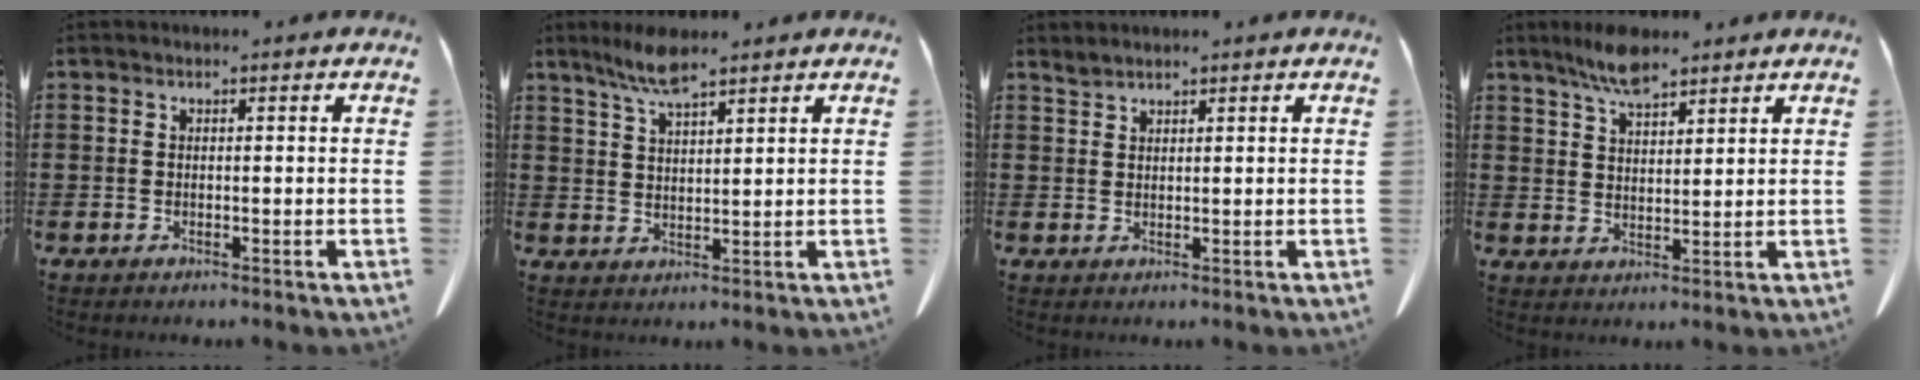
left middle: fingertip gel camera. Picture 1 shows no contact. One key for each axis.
{"total": 5.4, "fx": 4.1, "fy": 0.9, "fz": 3.4, "tx": -0.077, "ty": -0.007, "tz": 0.073}
{"total": 1.3, "fx": 1.3, "fy": 0.1, "fz": 0.2, "tx": -0.007, "ty": -0.003, "tz": 0.025}
{"total": 5.6, "fx": 4.5, "fy": 1.5, "fz": 2.9, "tx": -0.068, "ty": -0.008, "tz": 0.083}